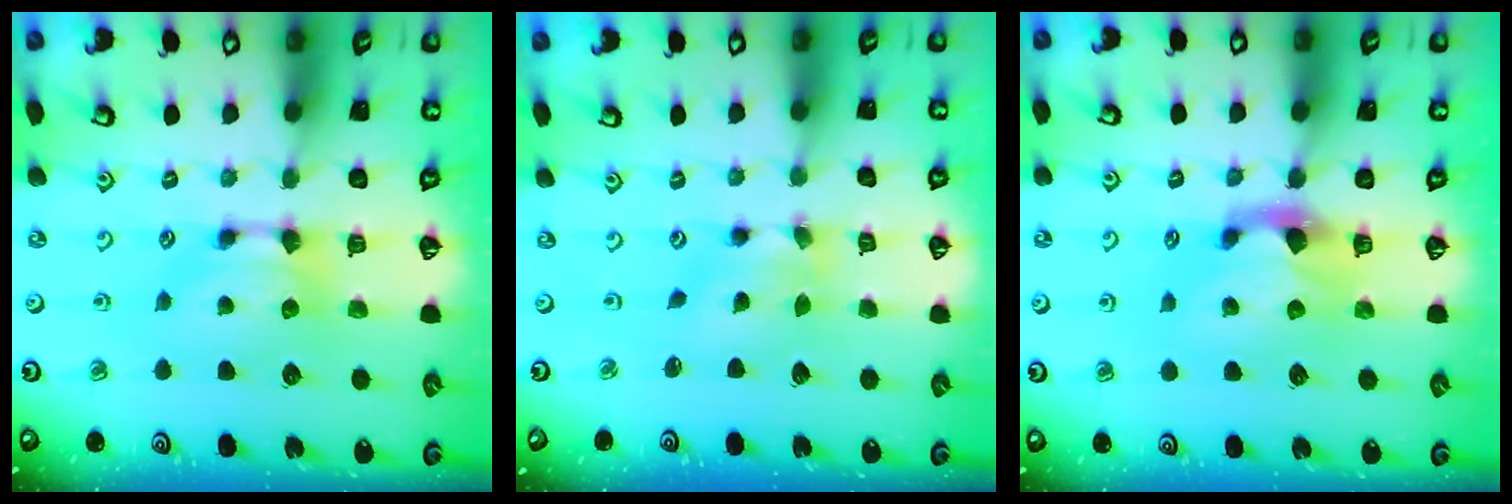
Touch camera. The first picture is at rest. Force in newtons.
{"total": 1.8, "press": 1.1, "slide": 1.4}
{"total": 2.0, "press": 1.6, "slide": 1.2}